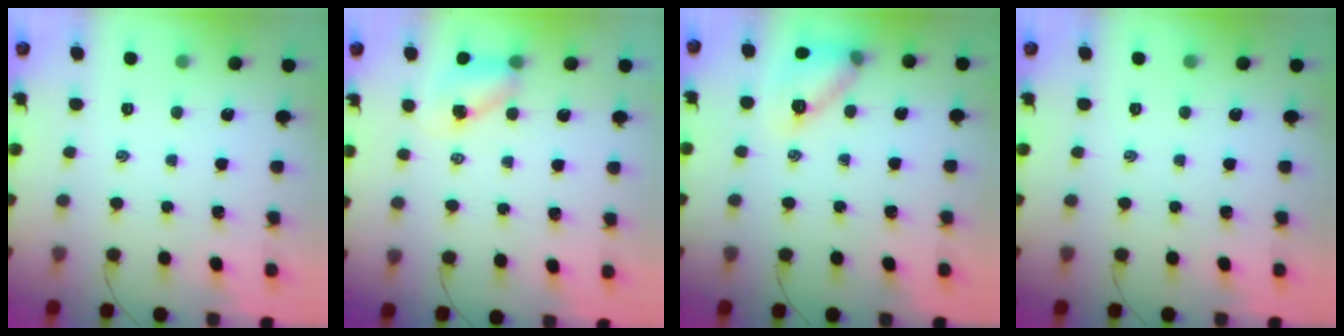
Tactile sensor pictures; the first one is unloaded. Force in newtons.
{"total": 4.9, "press": 4.8, "slide": 0.3}
{"total": 12.7, "press": 12.7, "slide": 0.9}
{"total": 0.0}